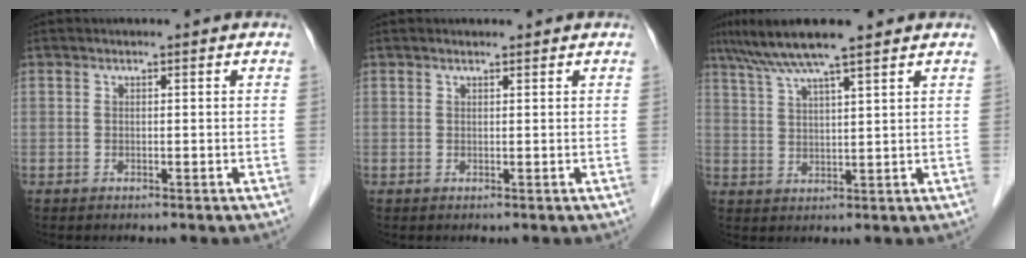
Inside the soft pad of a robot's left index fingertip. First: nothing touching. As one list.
[{"total": 0.8, "force": [0.7, 0.2, 0.2], "torque": [-0.014, 0.007, 0.015]}, {"total": 8.9, "force": [7.1, -0.2, 5.3], "torque": [-0.093, 0.032, 0.121]}]